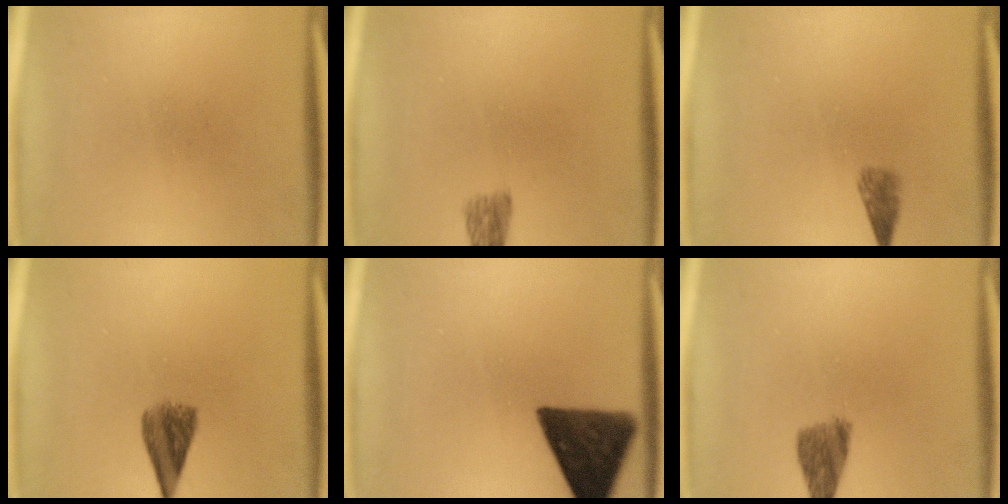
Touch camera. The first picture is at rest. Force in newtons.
{"total": 2.5}
{"total": 1.9}
{"total": 5.0}
{"total": 13.6}
{"total": 4.2}